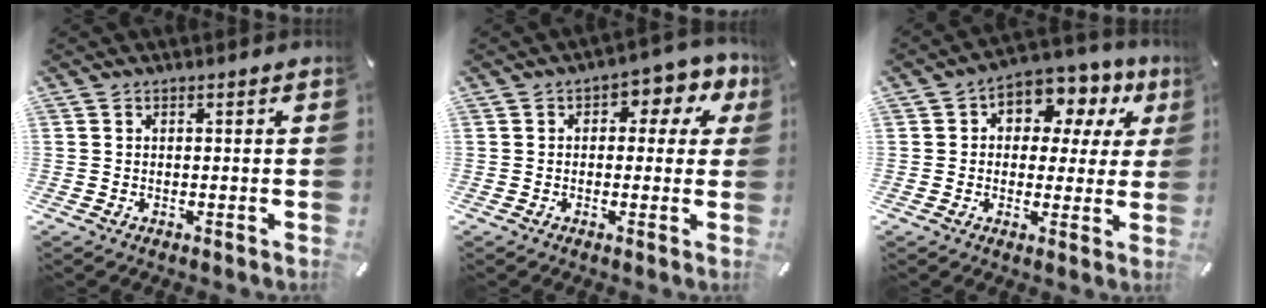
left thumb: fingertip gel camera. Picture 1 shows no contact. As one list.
[{"total": 5.8, "force": [1.3, 3.8, 4.2], "torque": [-0.048, -0.002, 0.014]}, {"total": 8.8, "force": [3.3, 6.7, 4.7], "torque": [-0.064, -0.024, 0.057]}]